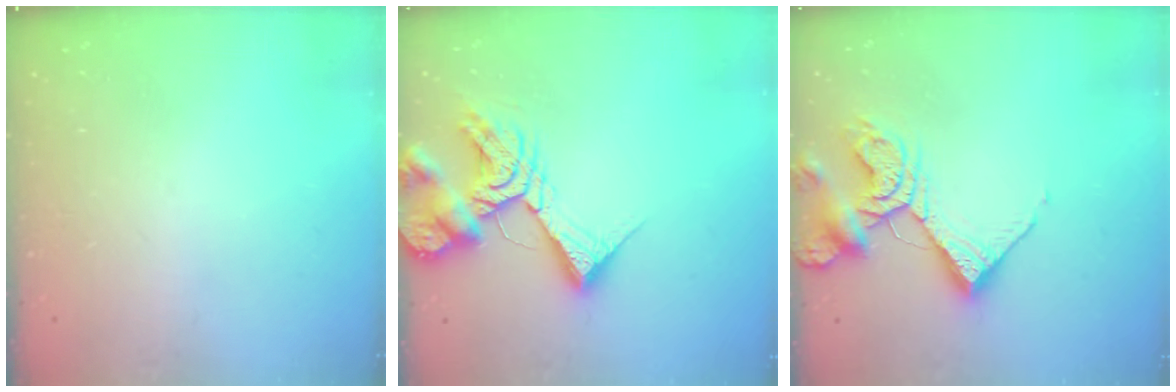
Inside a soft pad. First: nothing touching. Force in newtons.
{"total": 15.5, "press": 15.4, "slide": 1.7}
{"total": 12.0, "press": 11.9, "slide": 1.5}